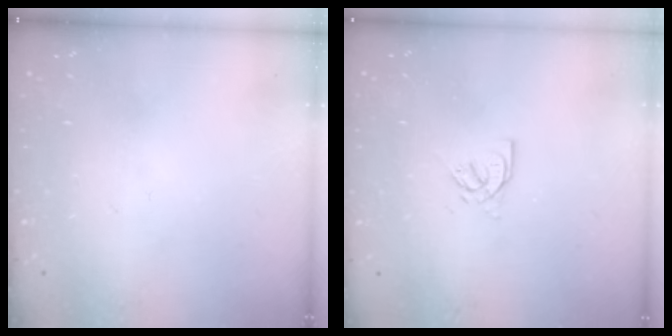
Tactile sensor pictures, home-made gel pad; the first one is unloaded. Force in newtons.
{"total": 4.2, "press": 4.2, "slide": 0.2}